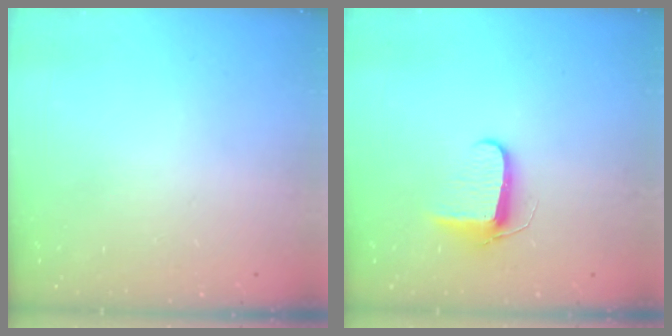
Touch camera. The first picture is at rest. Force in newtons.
{"total": 7.8, "press": 7.7, "slide": 1.1}